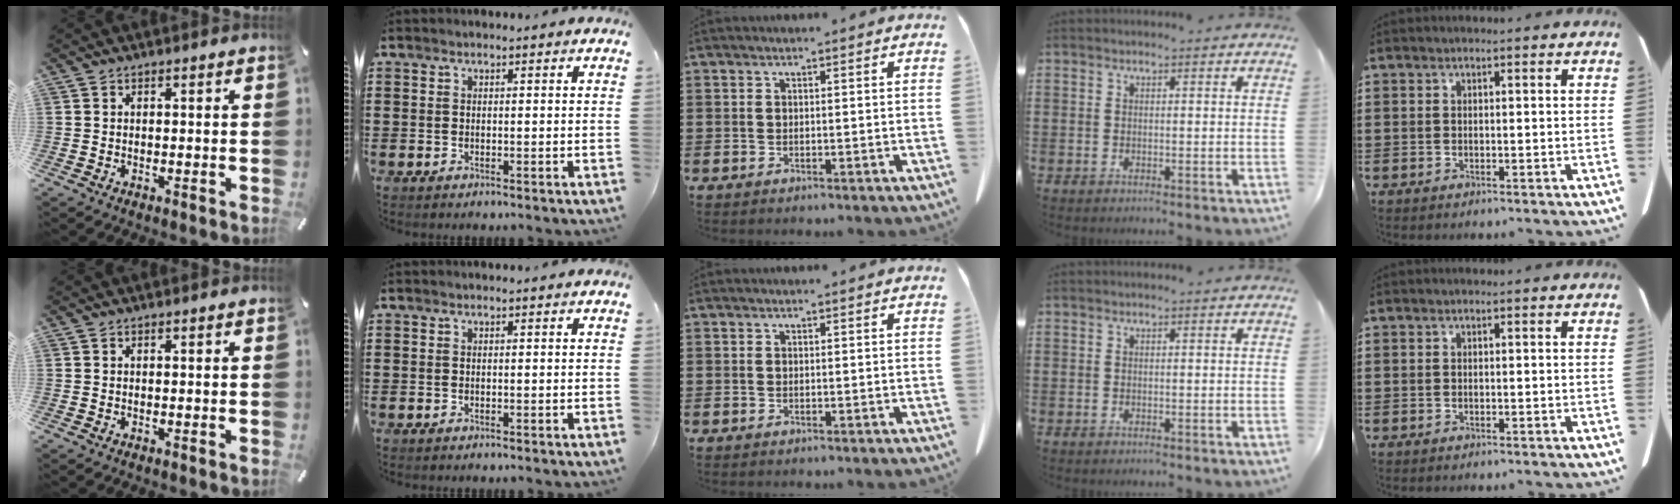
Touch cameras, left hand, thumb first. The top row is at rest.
{}